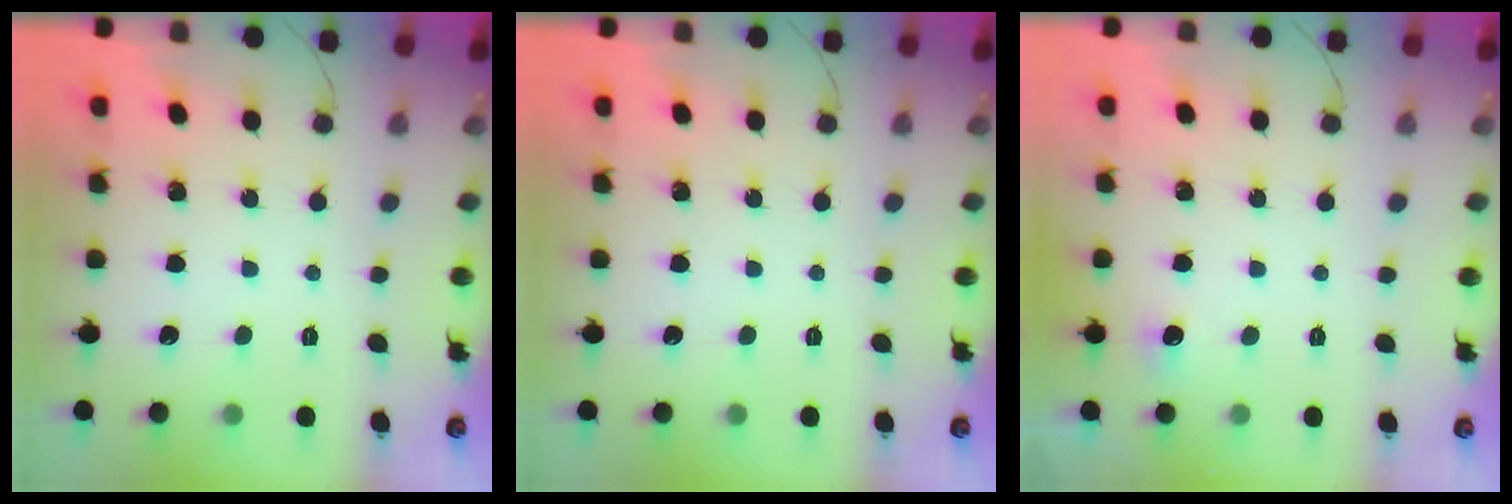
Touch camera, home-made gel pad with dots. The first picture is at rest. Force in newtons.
{"total": 0.0}
{"total": 3.4, "press": 3.1, "slide": 1.3}